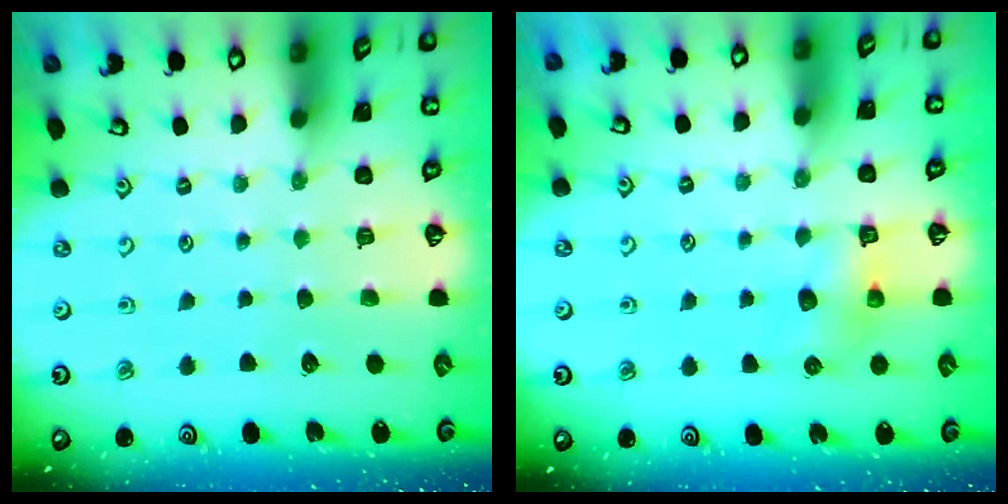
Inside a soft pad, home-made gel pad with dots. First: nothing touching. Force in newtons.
{"total": 6.8, "press": 6.8, "slide": 0.3}